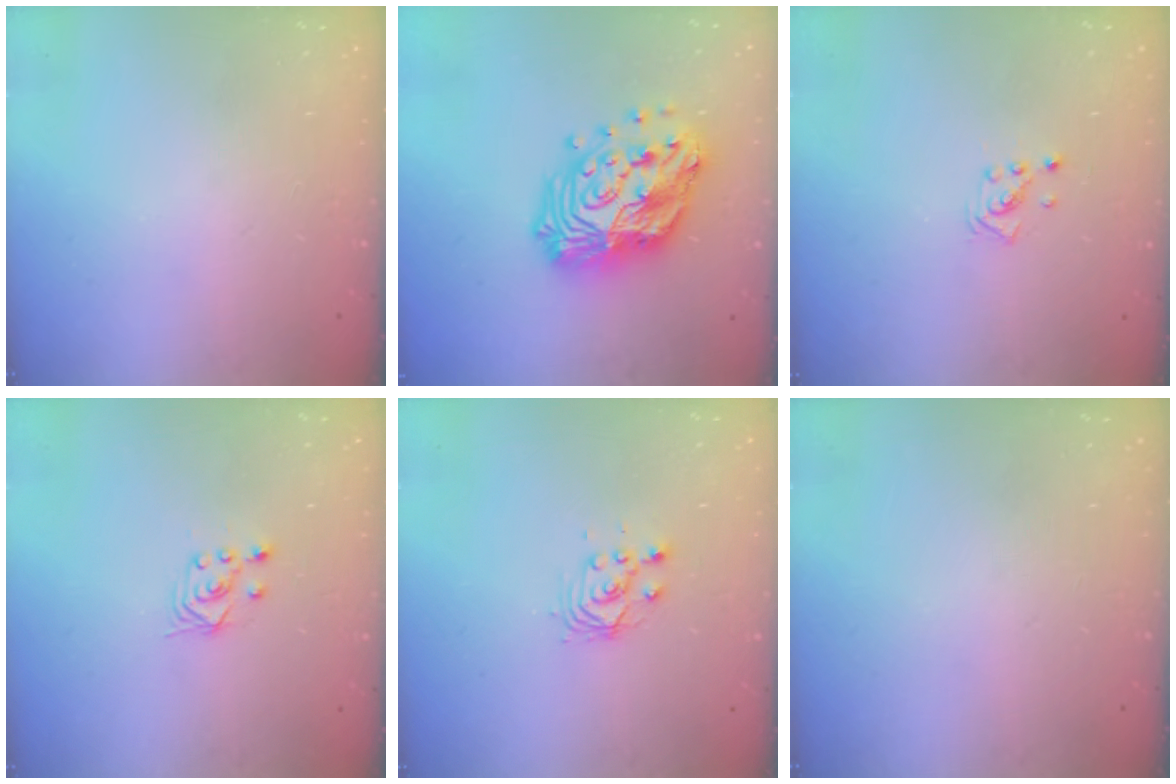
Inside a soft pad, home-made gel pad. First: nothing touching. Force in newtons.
{"total": 20.7, "press": 20.7, "slide": 1.9}
{"total": 1.9, "press": 1.9, "slide": 0.1}
{"total": 2.8, "press": 2.4, "slide": 1.4}
{"total": 3.6, "press": 3.6, "slide": 0.3}
{"total": 0.0}